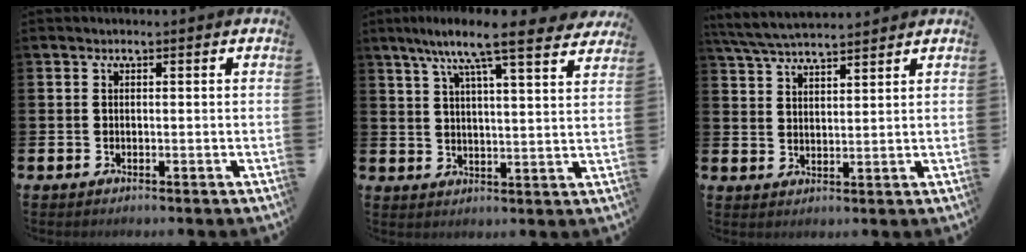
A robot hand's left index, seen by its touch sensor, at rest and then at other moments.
{"total": 9.5, "force": [8.1, 1.1, 4.8], "torque": [-0.092, -0.047, 0.134]}
{"total": 5.3, "force": [5.1, 0.4, 1.2], "torque": [-0.044, -0.022, 0.094]}